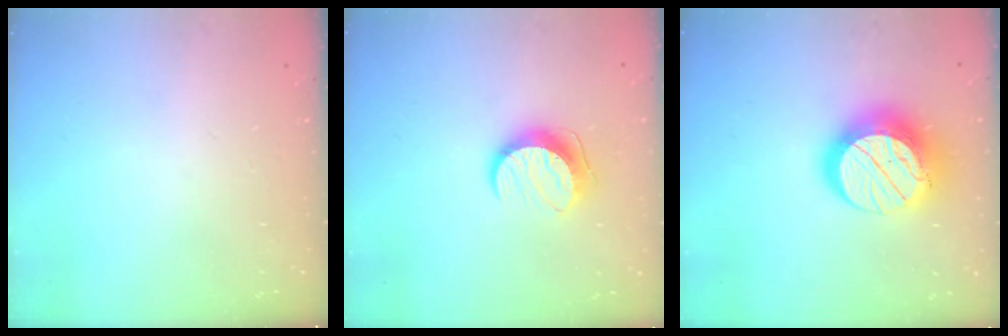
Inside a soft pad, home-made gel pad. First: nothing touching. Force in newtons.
{"total": 9.7, "press": 9.7, "slide": 0.2}
{"total": 17.7, "press": 17.6, "slide": 1.9}